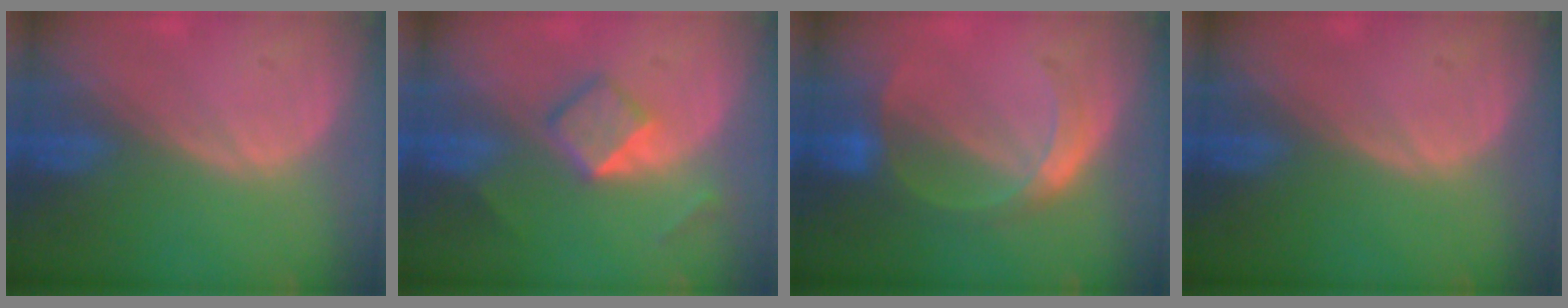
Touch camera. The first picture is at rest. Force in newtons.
{"total": 5.2, "press": 4.5, "slide": 2.6}
{"total": 5.7, "press": 5.4, "slide": 1.8}
{"total": 0.0}